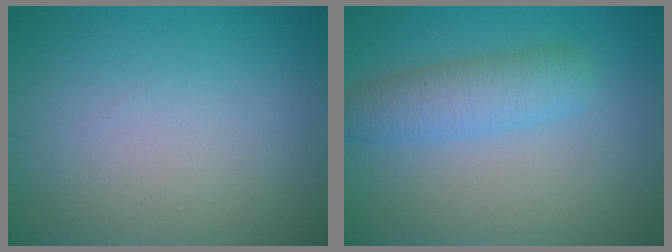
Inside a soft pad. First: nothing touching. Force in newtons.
{"total": 3.7, "press": 3.7, "slide": 0.2}